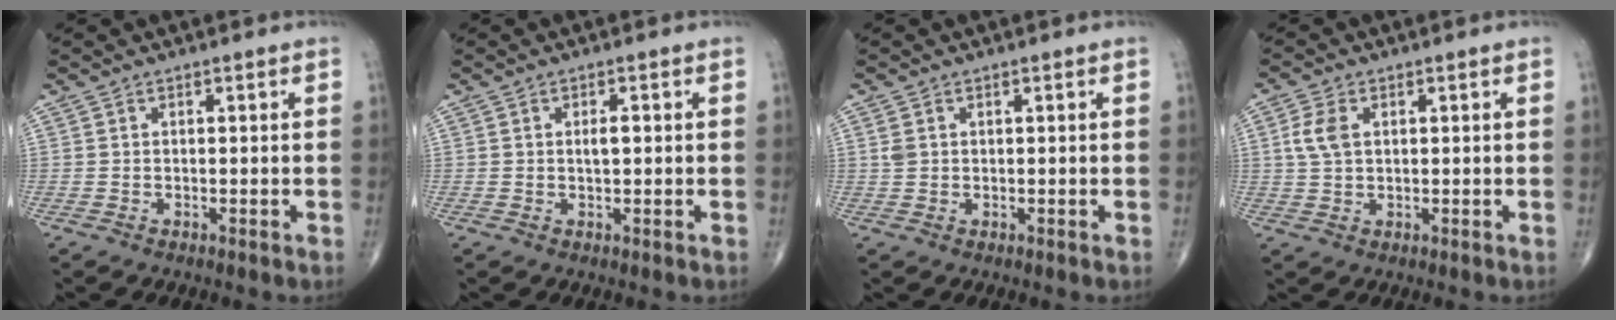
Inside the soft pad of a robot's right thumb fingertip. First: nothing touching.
{"total": 1.8, "force": [0.2, 0.7, 1.6], "torque": [-0.030, 0.001, 0.002]}
{"total": 1.5, "force": [0.5, 1.1, 0.9], "torque": [-0.018, 0.002, 0.015]}
{"total": 4.6, "force": [1.1, 2.9, 3.4], "torque": [-0.078, 0.005, 0.021]}